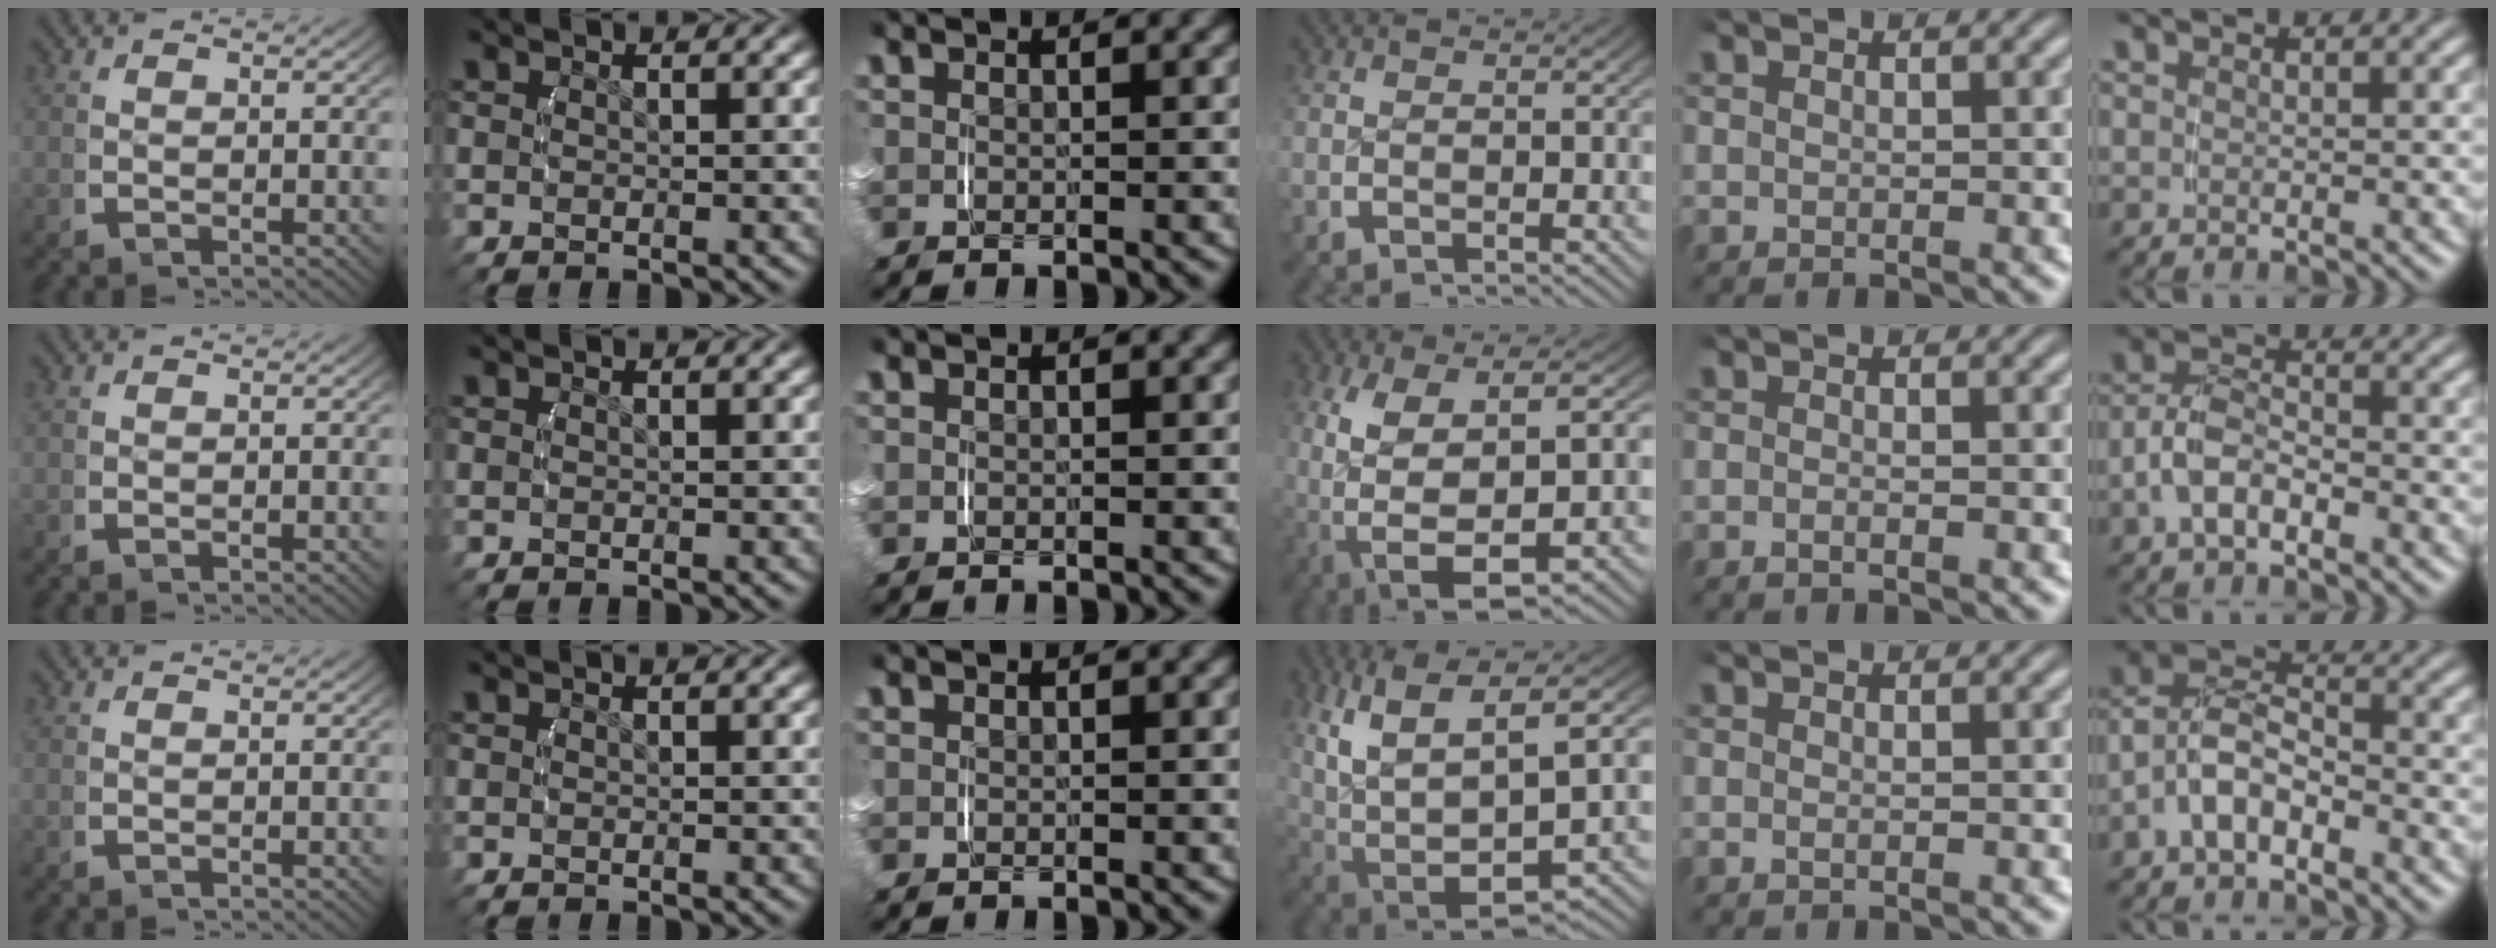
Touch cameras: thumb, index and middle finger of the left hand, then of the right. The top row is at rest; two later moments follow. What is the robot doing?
{"motion": "lift_and_place", "object": "backpack"}